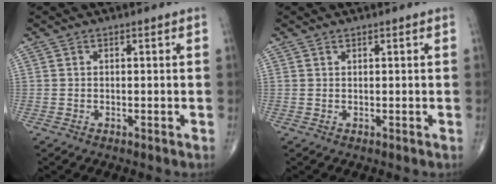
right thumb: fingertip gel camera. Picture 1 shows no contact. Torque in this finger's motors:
{"motor_torque": [-0.03, -0.17, -0.17, -0.08, -0.02]}